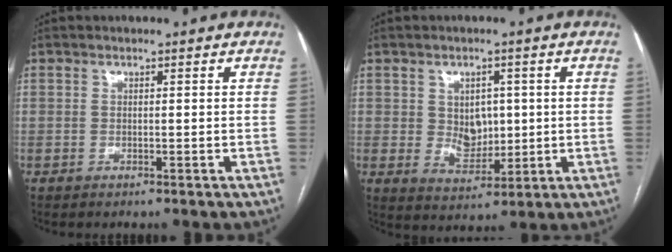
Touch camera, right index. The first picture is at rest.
{"total": 5.8, "force": [0.7, 4.2, 4.0], "torque": [-0.061, 0.002, 0.027]}